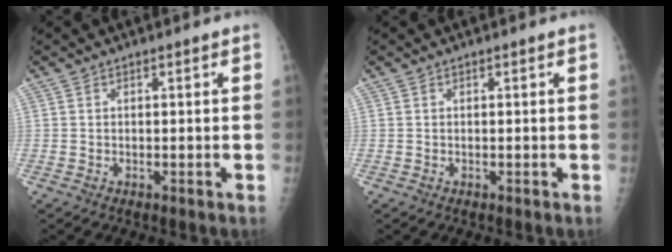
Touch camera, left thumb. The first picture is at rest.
{"total": 0.0}